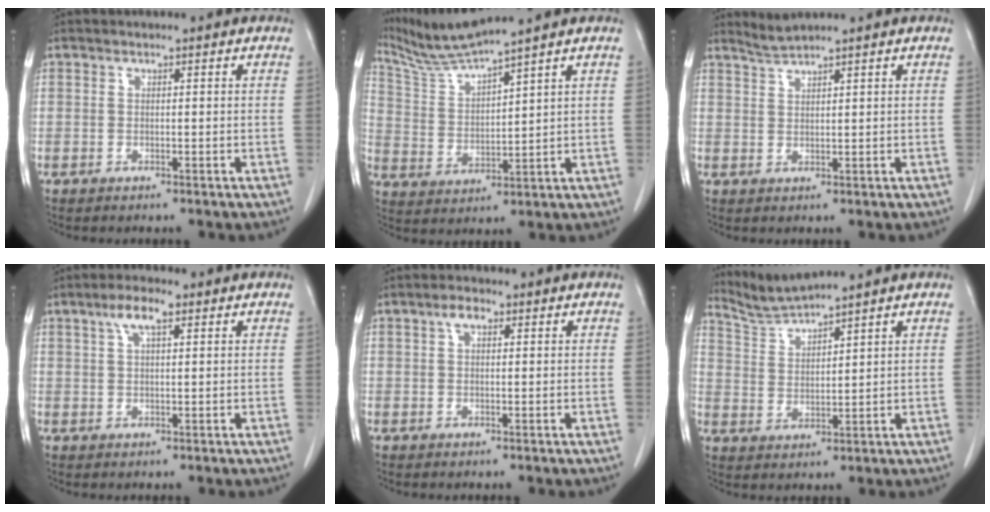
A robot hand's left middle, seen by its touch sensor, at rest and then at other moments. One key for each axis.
{"total": 7.7, "fx": 7.2, "fy": -1.9, "fz": 1.9, "tx": -0.056, "ty": -0.007, "tz": 0.156}
{"total": 2.2, "fx": 2.0, "fy": -0.9, "fz": 0.1, "tx": -0.008, "ty": -0.003, "tz": 0.047}
{"total": 4.2, "fx": 2.1, "fy": 1.1, "fz": 3.4, "tx": -0.073, "ty": 0.011, "tz": 0.040}
{"total": 2.2, "fx": 1.0, "fy": 1.1, "fz": 1.7, "tx": -0.034, "ty": 0.010, "tz": 0.017}
{"total": 4.9, "fx": 4.6, "fy": -1.5, "fz": -0.3, "tx": -0.008, "ty": -0.010, "tz": 0.104}